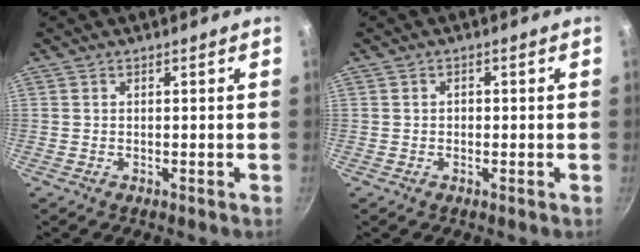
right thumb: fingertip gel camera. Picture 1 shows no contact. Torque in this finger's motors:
{"motor_torque": [-0.39, -0.44, -0.05, 0.48, 0.04]}